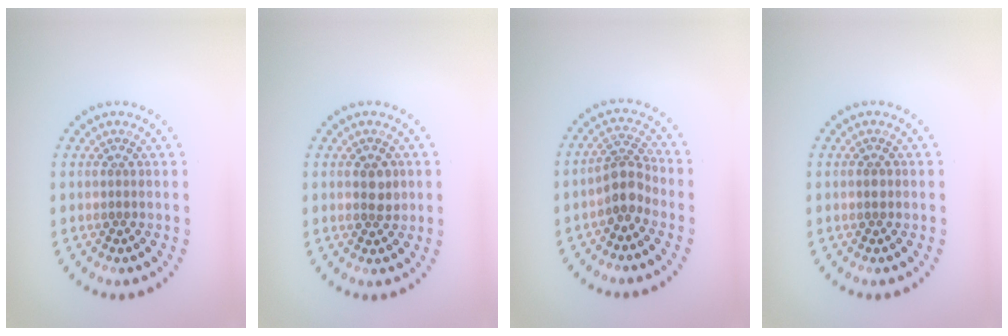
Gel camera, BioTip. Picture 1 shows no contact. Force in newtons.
{"total": 1.8, "press": 1.8, "slide": 0.4}
{"total": 2.8, "press": 2.3, "slide": 1.7}
{"total": 0.9, "press": 0.9, "slide": 0.1}